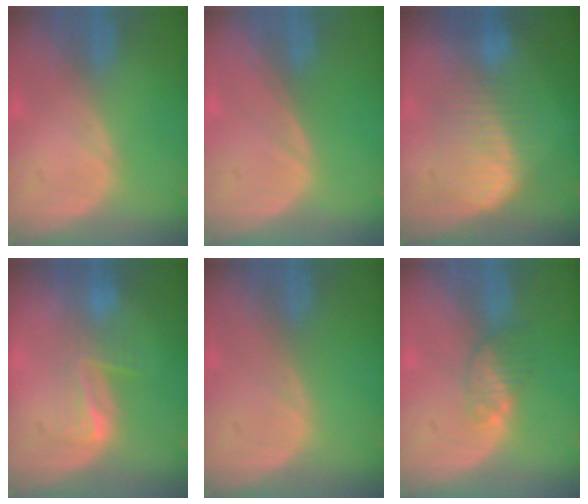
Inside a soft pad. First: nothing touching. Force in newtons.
{"total": 0.0}
{"total": 7.3, "press": 7.3, "slide": 0.2}
{"total": 4.3, "press": 4.1, "slide": 1.4}
{"total": 0.0}
{"total": 3.3, "press": 3.1, "slide": 1.1}